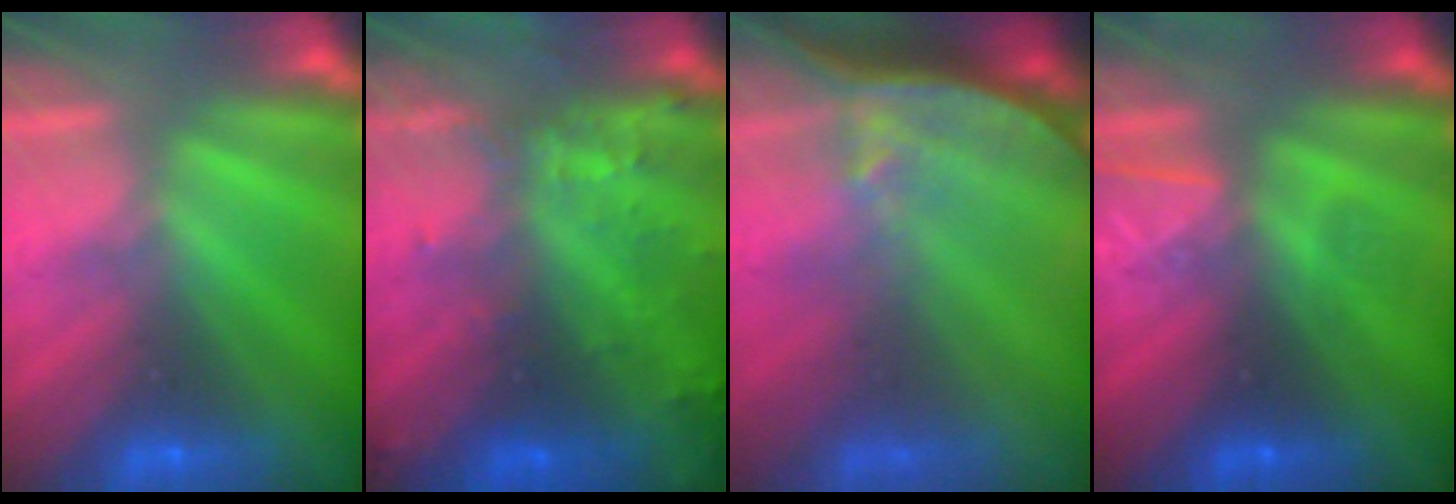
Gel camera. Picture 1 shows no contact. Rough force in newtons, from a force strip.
{"total": 7.5}
{"total": 7.4}
{"total": 3.3}